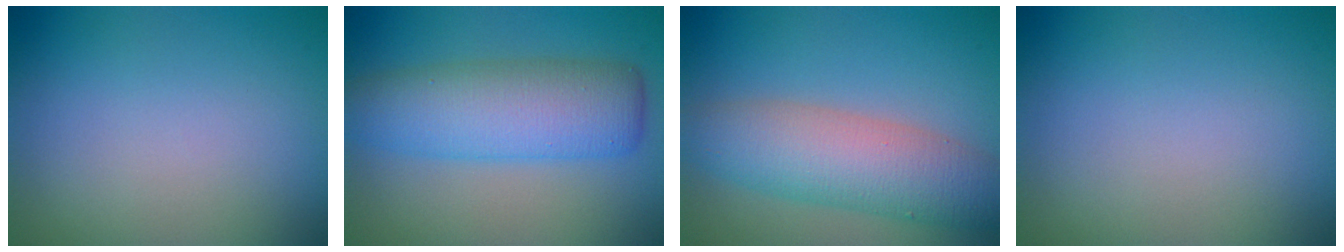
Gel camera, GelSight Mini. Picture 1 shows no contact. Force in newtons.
{"total": 7.2, "press": 7.2, "slide": 0.2}
{"total": 7.0, "press": 7.0, "slide": 0.2}
{"total": 0.0}